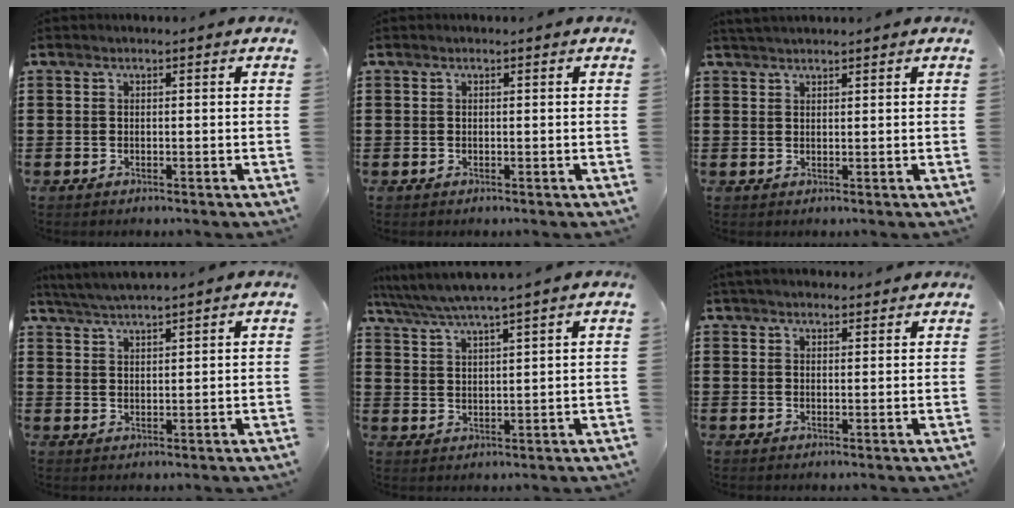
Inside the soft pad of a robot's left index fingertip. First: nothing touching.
{"total": 0.0}
{"total": 1.4, "force": [1.4, 0.2, 0.2], "torque": [-0.007, 0.001, 0.027]}
{"total": 3.5, "force": [3.4, -0.5, 0.7], "torque": [-0.025, -0.010, 0.062]}
{"total": 4.6, "force": [4.1, -0.4, 2.0], "torque": [-0.051, -0.020, 0.070]}
{"total": 2.5, "force": [2.3, 0.6, 0.6], "torque": [-0.017, 0.002, 0.045]}